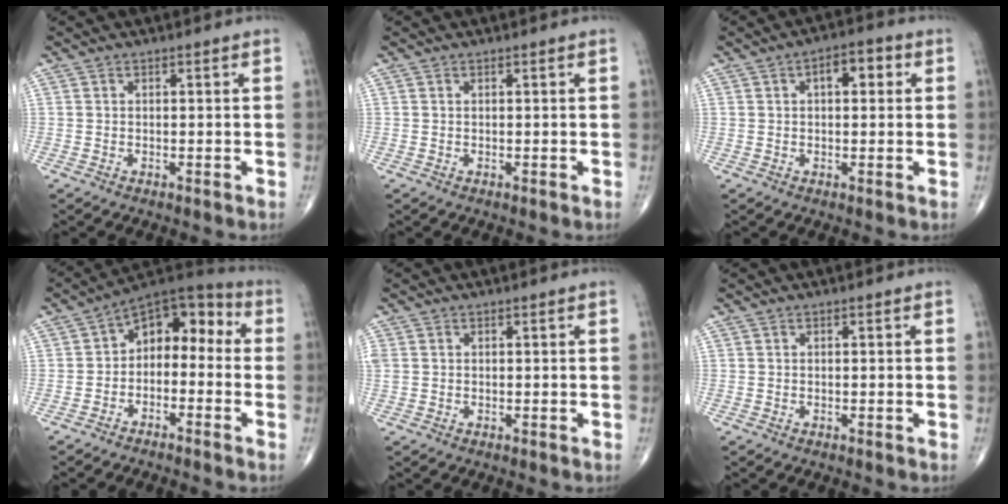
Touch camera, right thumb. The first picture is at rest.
{"total": 0.0}
{"total": 5.4, "force": [1.5, 2.7, 4.4], "torque": [-0.048, 0.013, 0.015]}
{"total": 10.6, "force": [-0.9, 7.0, 7.9], "torque": [-0.073, 0.052, -0.036]}
{"total": 1.4, "force": [0.3, 1.1, 0.8], "torque": [-0.029, 0.009, 0.009]}
{"total": 0.0}